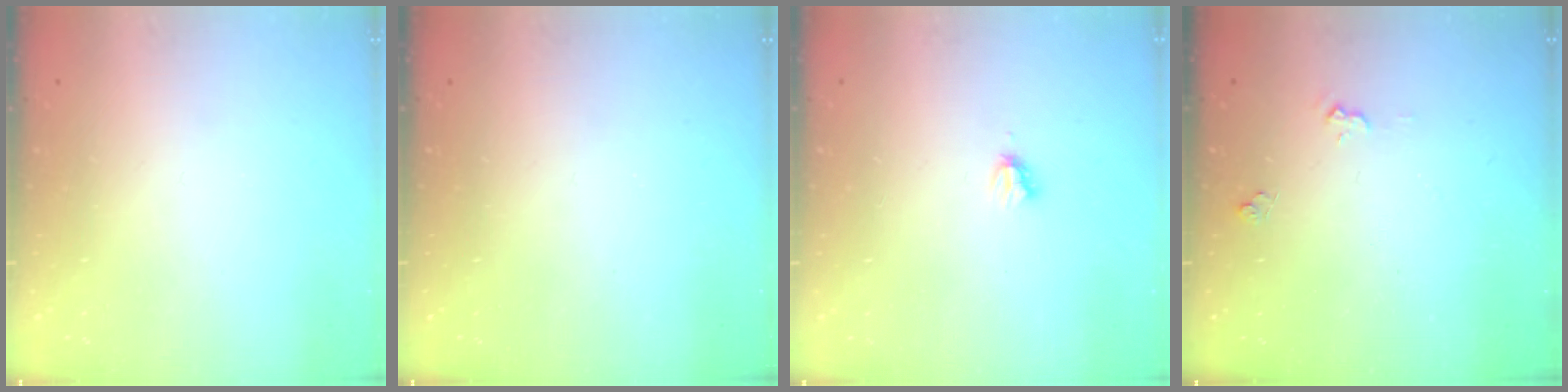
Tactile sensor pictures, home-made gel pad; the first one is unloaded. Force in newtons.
{"total": 0.0}
{"total": 2.7, "press": 2.7, "slide": 0.2}
{"total": 4.7, "press": 4.7, "slide": 0.5}